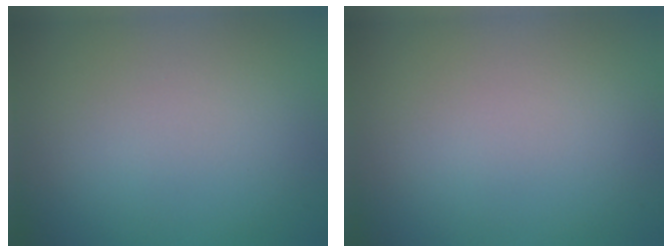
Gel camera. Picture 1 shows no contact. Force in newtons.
{"total": 0.0}